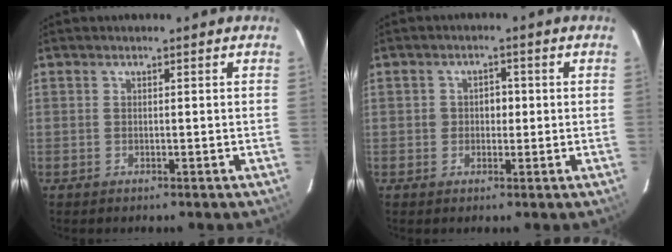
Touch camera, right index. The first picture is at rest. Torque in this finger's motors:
{"motor_torque": [0.04, 0.00, 0.00, 0.02]}